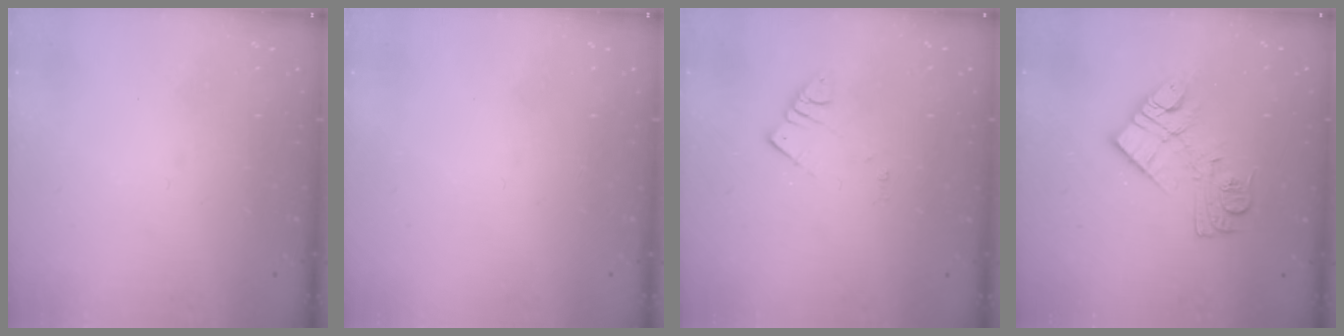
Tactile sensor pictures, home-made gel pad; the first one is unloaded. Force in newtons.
{"total": 1.8, "press": 1.7, "slide": 0.1}
{"total": 2.8, "press": 2.7, "slide": 0.3}
{"total": 11.8, "press": 11.8, "slide": 0.7}